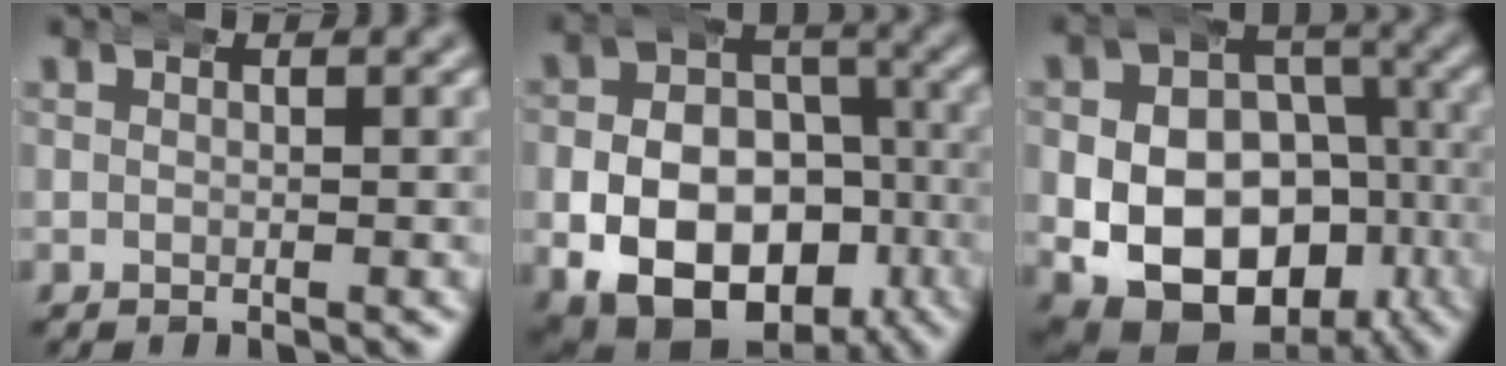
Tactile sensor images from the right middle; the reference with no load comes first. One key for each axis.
{"total": 16.5, "fx": -5.8, "fy": 12.8, "fz": 8.8, "tx": -0.168, "ty": -0.059, "tz": -0.074}
{"total": 15.9, "fx": -4.3, "fy": 12.8, "fz": 8.4, "tx": -0.166, "ty": -0.067, "tz": -0.049}